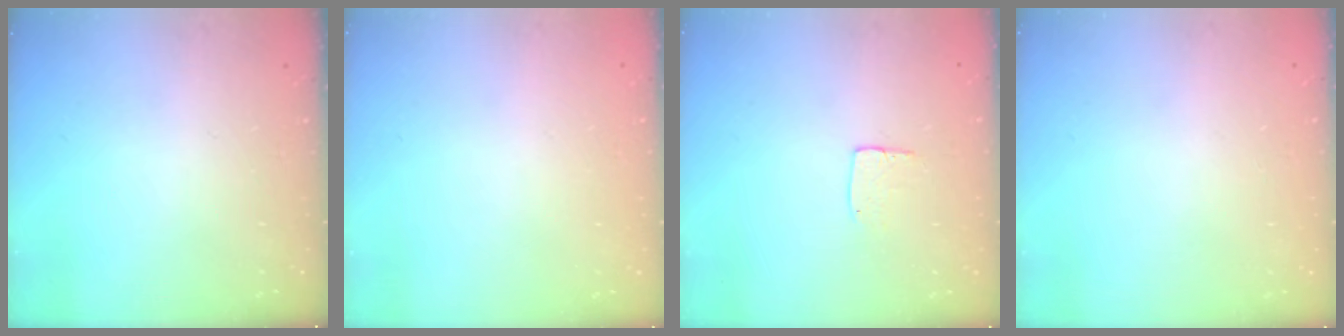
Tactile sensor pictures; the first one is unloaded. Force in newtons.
{"total": 0.0}
{"total": 5.6, "press": 5.6, "slide": 0.2}
{"total": 0.0}